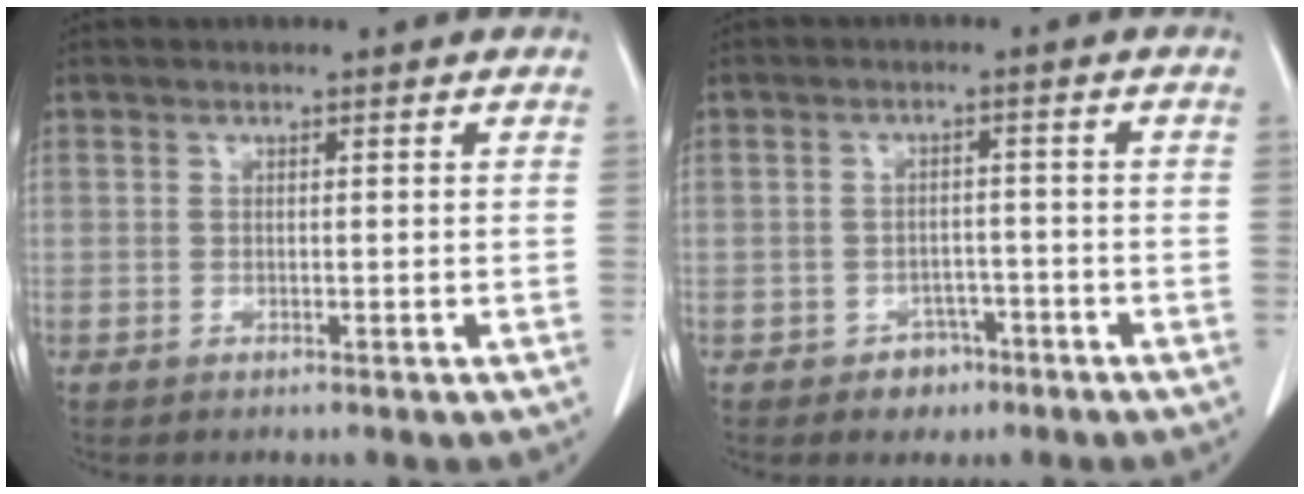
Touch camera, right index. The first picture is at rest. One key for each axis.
{"total": 3.5, "fx": -2.0, "fy": 2.7, "fz": 0.7, "tx": -0.002, "ty": 0.013, "tz": -0.024}